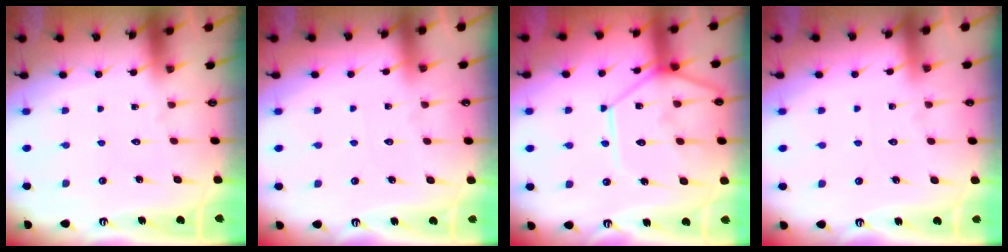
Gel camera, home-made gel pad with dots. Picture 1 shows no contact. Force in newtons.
{"total": 2.3, "press": 2.2, "slide": 0.4}
{"total": 14.8, "press": 14.7, "slide": 1.4}
{"total": 1.9, "press": 1.8, "slide": 0.4}